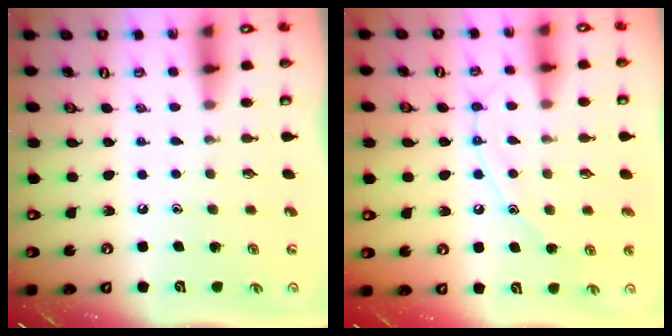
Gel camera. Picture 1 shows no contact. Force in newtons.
{"total": 10.5, "press": 10.4, "slide": 0.9}